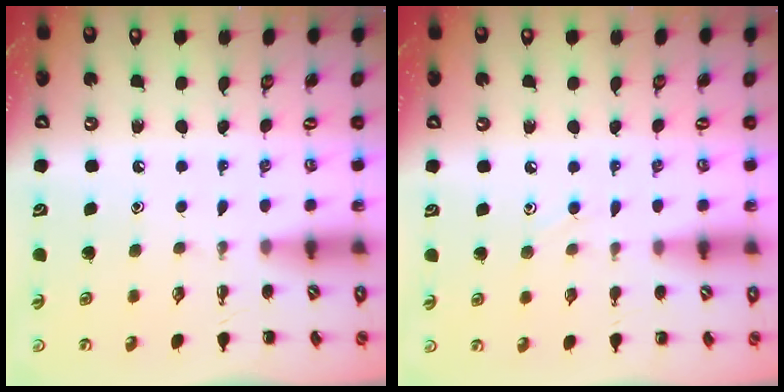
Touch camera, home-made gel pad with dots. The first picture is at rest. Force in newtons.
{"total": 5.2, "press": 4.9, "slide": 1.8}